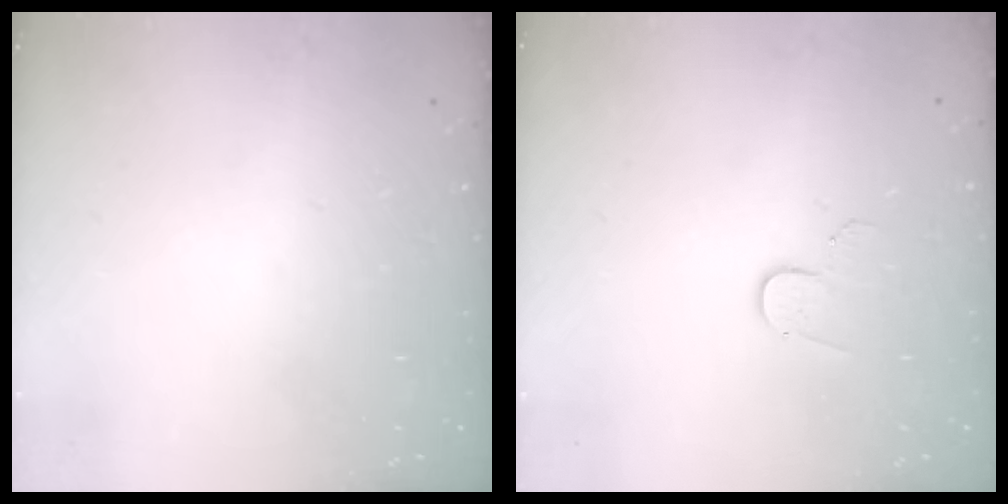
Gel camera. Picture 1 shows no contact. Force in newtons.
{"total": 3.4, "press": 3.4, "slide": 0.3}